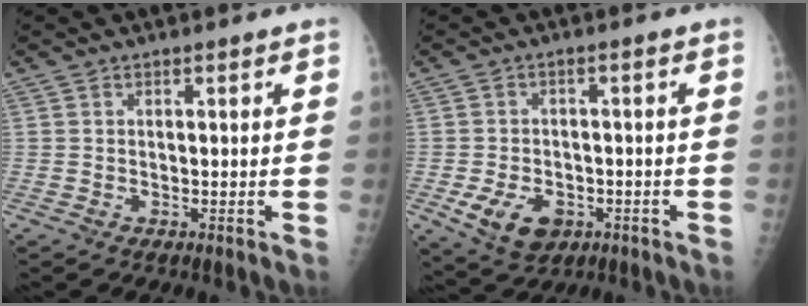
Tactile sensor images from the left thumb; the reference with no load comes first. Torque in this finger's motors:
{"motor_torque": [-0.48, 1.45, 0.08, -0.08, 0.15]}